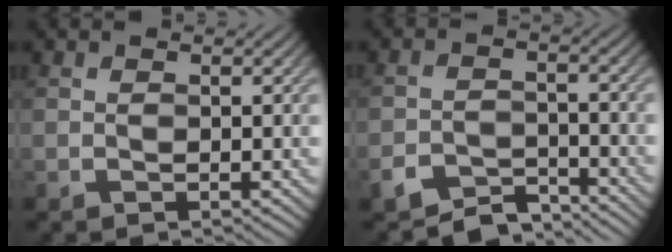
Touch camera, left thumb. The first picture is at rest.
{"total": 5.8, "force": [-5.0, 2.1, 1.9], "torque": [-0.030, -0.005, -0.092]}